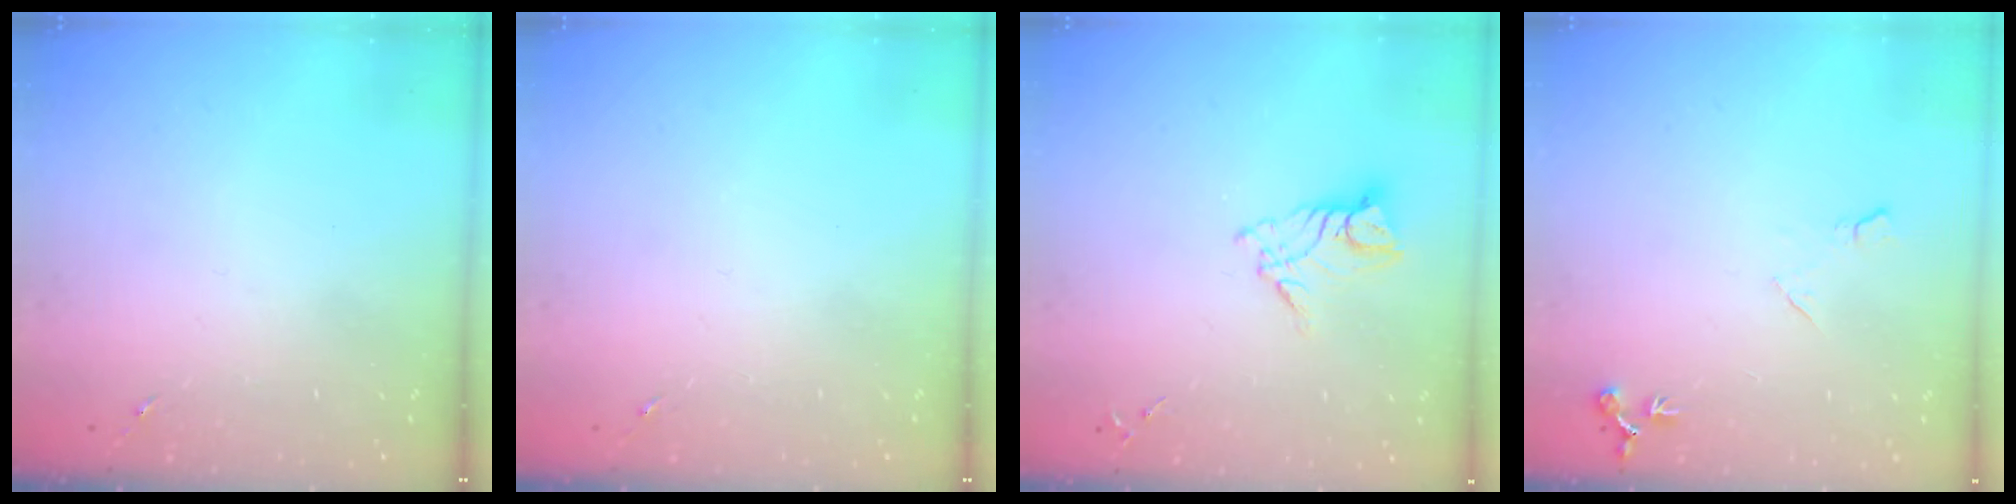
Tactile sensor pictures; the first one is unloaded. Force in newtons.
{"total": 0.0}
{"total": 9.7, "press": 9.6, "slide": 0.9}
{"total": 7.0, "press": 7.0, "slide": 0.8}